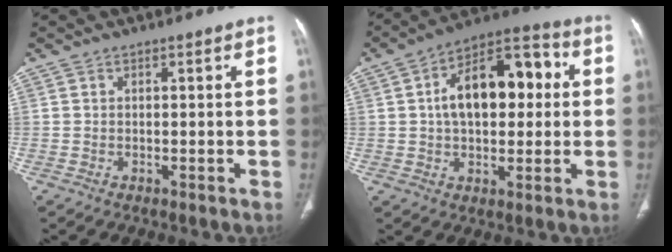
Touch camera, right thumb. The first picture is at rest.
{"total": 17.4, "force": [2.4, 10.0, 14.1], "torque": [-0.188, 0.035, 0.032]}